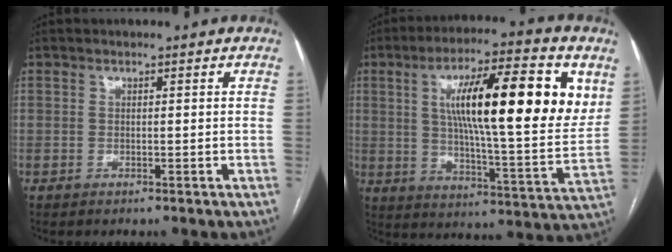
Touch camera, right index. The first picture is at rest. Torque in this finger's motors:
{"motor_torque": [1.43, 0.71, 1.05, 0.21]}